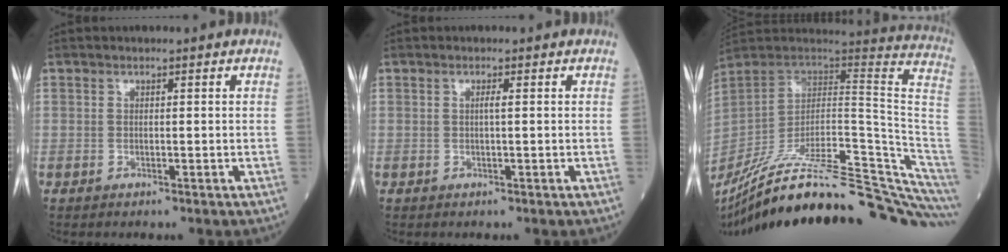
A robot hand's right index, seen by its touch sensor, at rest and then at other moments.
{"total": 0.7, "force": [0.0, -0.1, 0.7], "torque": [-0.013, 0.001, 0.000]}
{"total": 35.8, "force": [-29.7, 1.6, 19.9], "torque": [-0.198, -0.030, -0.427]}